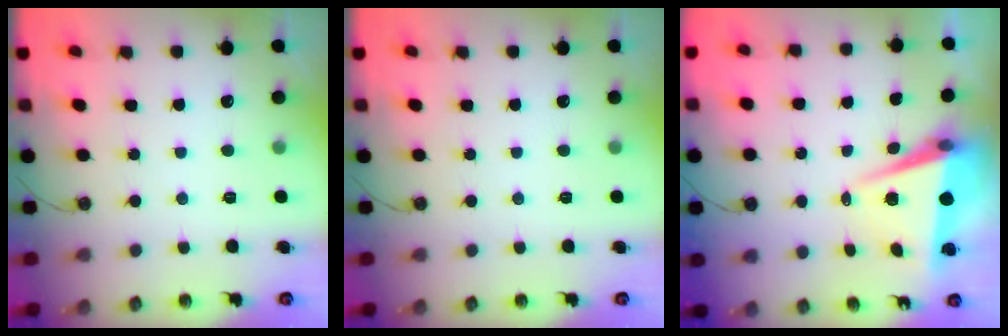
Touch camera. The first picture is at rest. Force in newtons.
{"total": 0.0}
{"total": 7.1, "press": 6.2, "slide": 3.5}